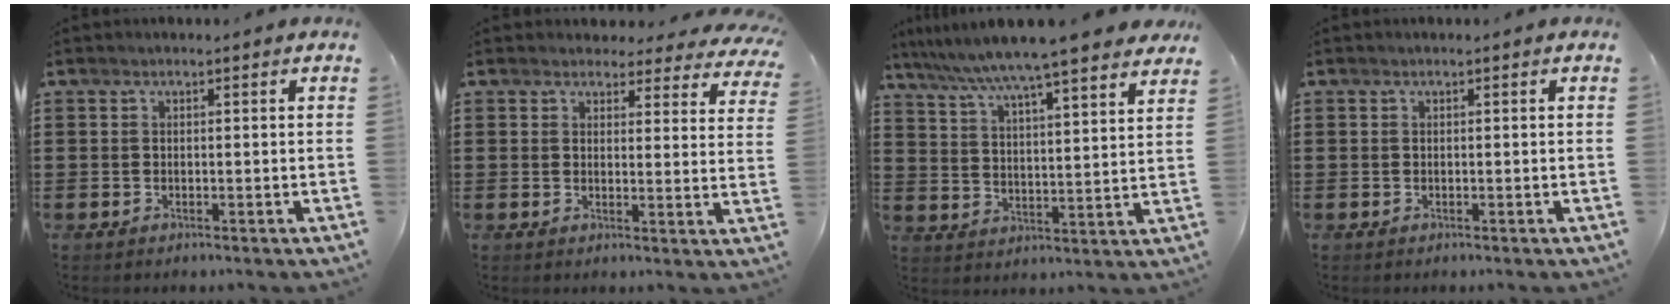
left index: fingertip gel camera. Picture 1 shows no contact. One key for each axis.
{"total": 3.5, "fx": 3.3, "fy": 1.1, "fz": 0.7, "tx": -0.022, "ty": -0.010, "tz": 0.059}
{"total": 7.0, "fx": 6.4, "fy": -0.5, "fz": 2.9, "tx": -0.084, "ty": -0.037, "tz": 0.105}
{"total": 0.0}